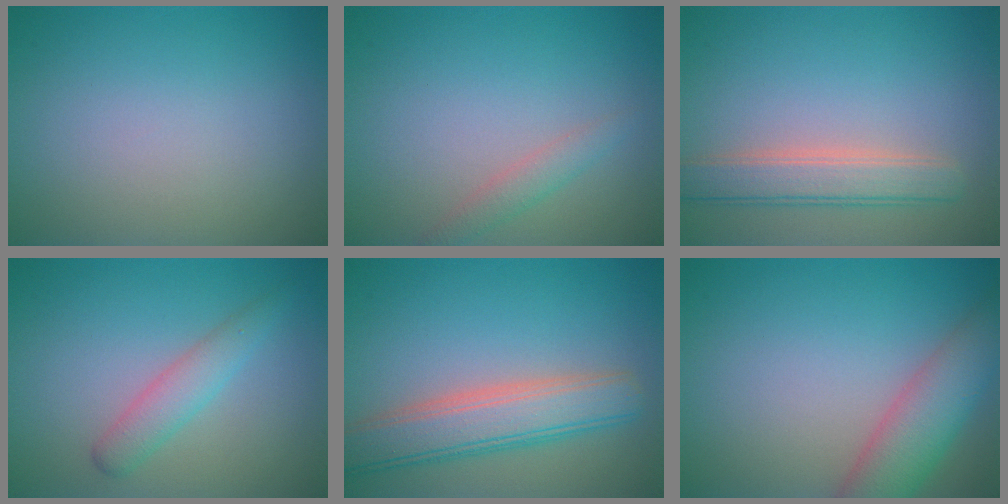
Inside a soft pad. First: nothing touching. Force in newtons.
{"total": 1.5, "press": 1.4, "slide": 0.0}
{"total": 3.7, "press": 3.7, "slide": 0.6}
{"total": 2.5, "press": 2.5, "slide": 0.1}
{"total": 5.9, "press": 5.9, "slide": 0.6}
{"total": 5.5, "press": 5.5, "slide": 0.4}